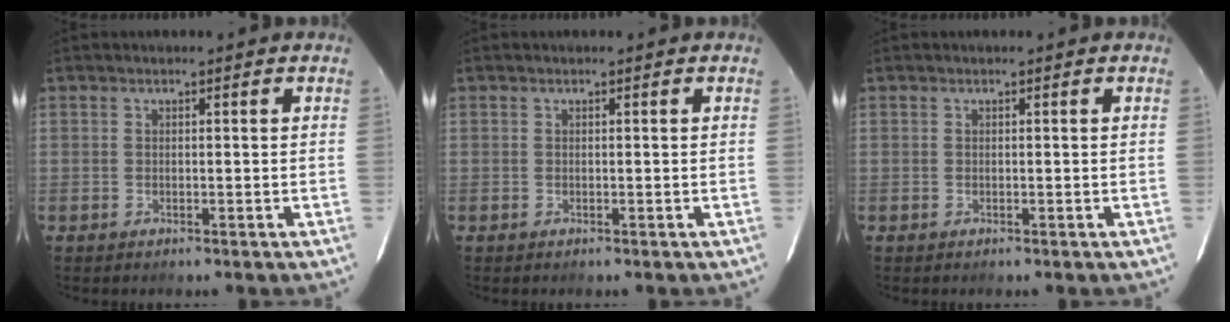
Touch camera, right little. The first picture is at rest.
{"total": 0.0}
{"total": 0.0}